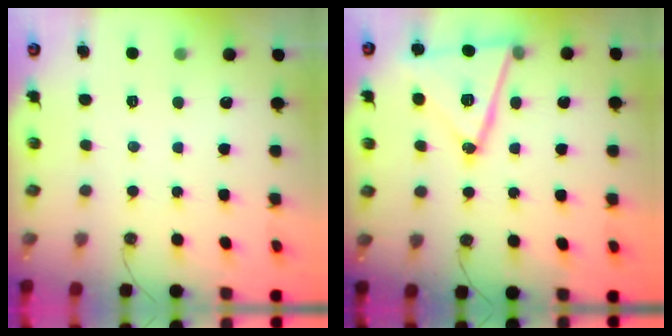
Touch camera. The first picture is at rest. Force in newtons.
{"total": 17.6, "press": 17.3, "slide": 3.4}